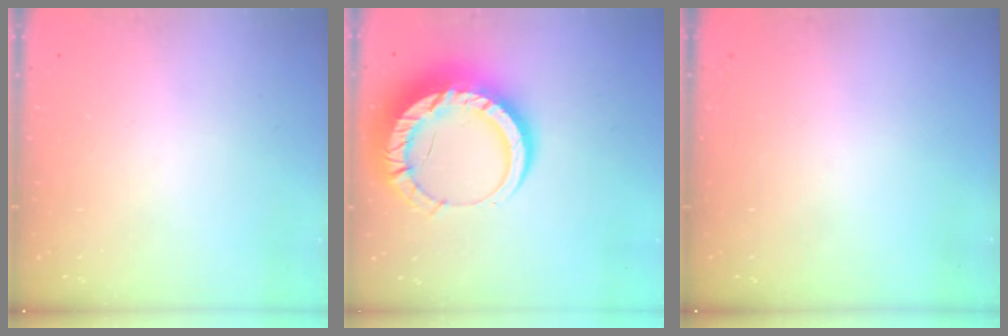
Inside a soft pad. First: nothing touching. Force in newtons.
{"total": 18.9, "press": 18.8, "slide": 1.9}
{"total": 0.0}